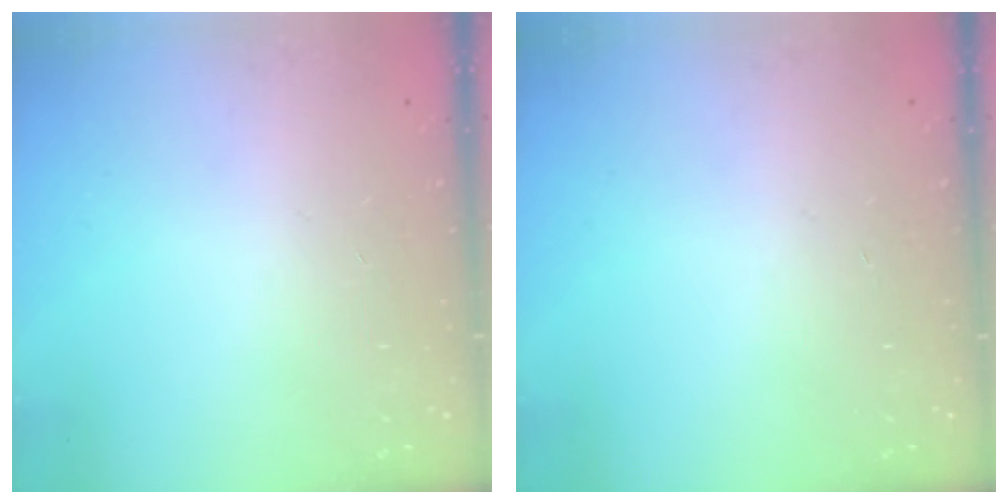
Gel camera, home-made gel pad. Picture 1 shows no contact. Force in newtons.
{"total": 0.0}